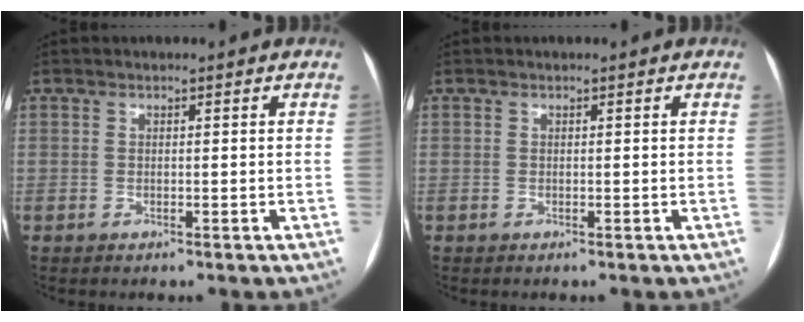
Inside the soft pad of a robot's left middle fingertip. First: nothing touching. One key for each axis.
{"total": 0.0}